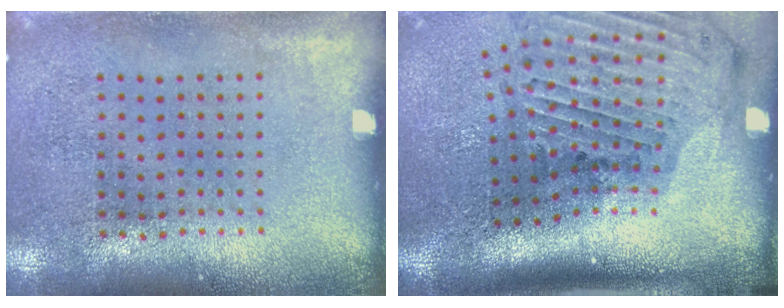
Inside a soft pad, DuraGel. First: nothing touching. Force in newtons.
{"total": 2.9, "press": 2.1, "slide": 1.9}